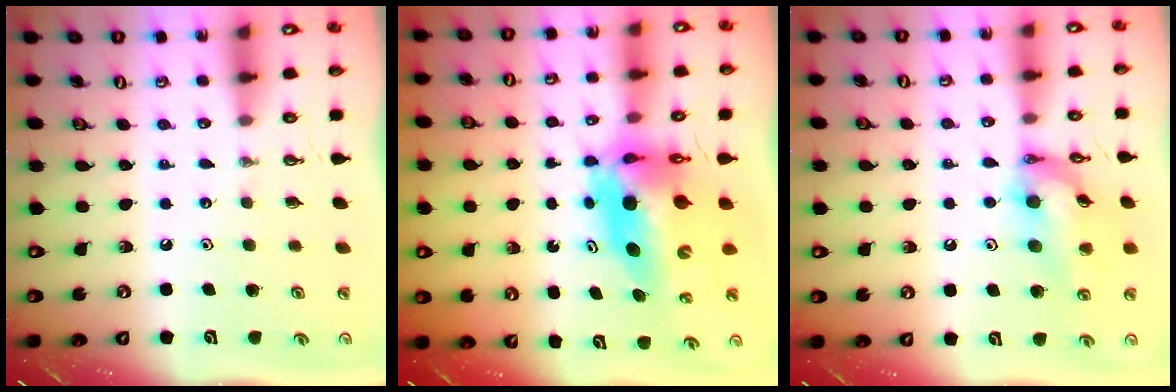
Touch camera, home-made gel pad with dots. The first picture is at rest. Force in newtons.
{"total": 11.1, "press": 11.1, "slide": 0.9}
{"total": 15.1, "press": 15.0, "slide": 1.5}